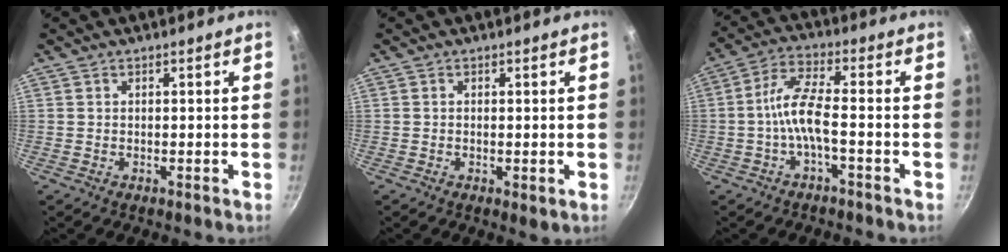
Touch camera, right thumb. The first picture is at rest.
{"total": 1.3, "force": [-0.1, 0.5, 1.2], "torque": [-0.018, -0.005, -0.003]}
{"total": 7.1, "force": [-2.4, 2.0, 6.3], "torque": [-0.142, 0.032, -0.054]}